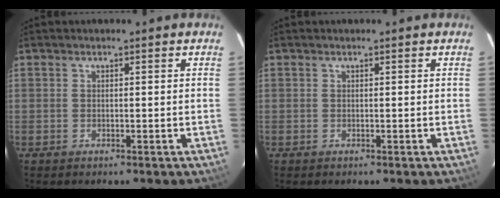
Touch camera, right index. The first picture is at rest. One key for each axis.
{"total": 0.0}